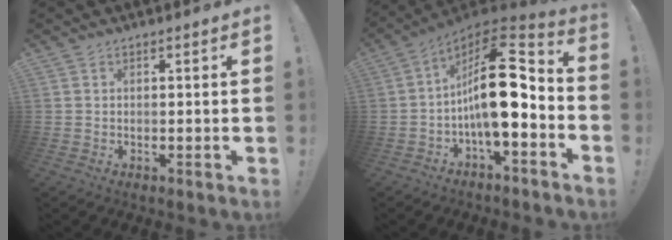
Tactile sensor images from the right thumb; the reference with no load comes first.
{"total": 19.7, "force": [-1.1, 8.2, 17.9], "torque": [-0.289, 0.009, -0.015]}